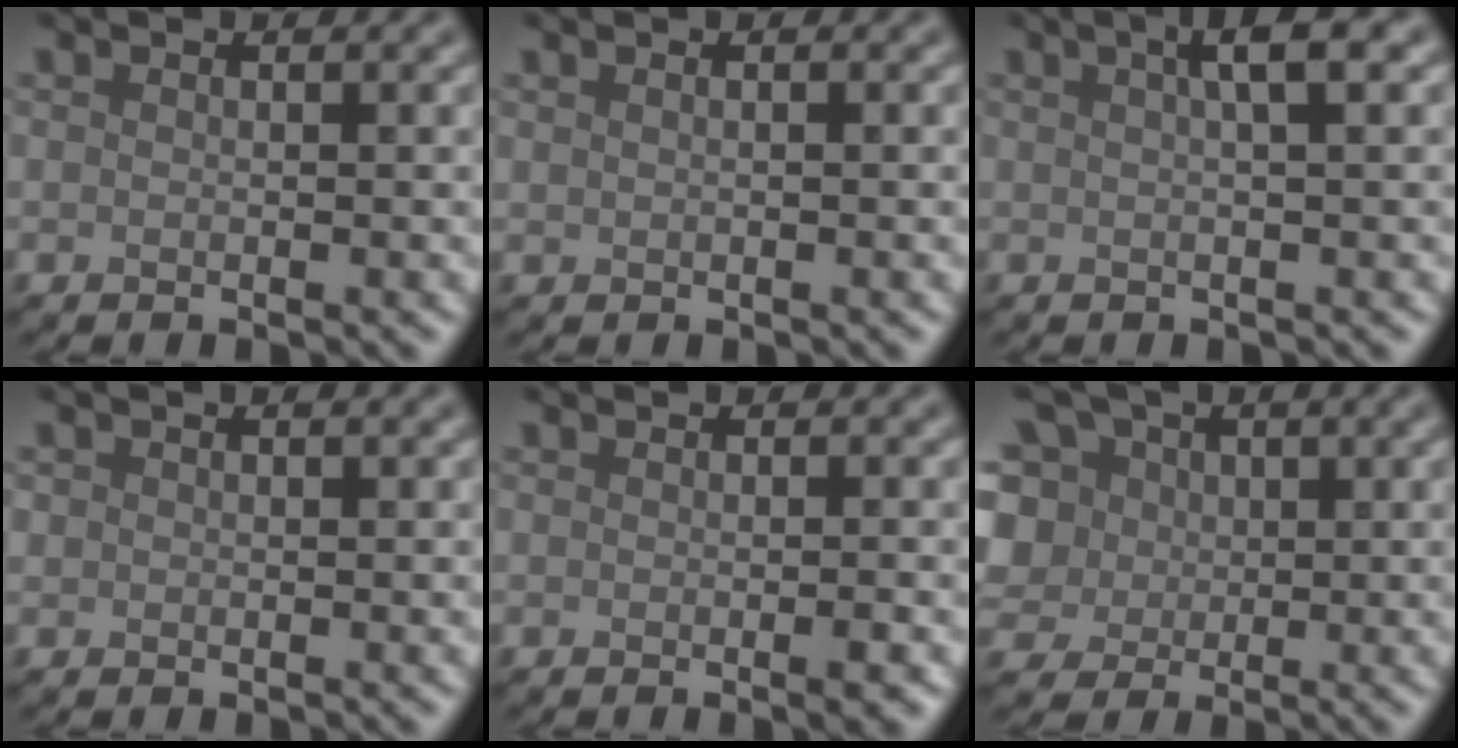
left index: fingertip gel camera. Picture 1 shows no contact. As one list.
[{"total": 0.0}, {"total": 3.4, "force": [1.2, 0.7, 3.1], "torque": [-0.037, 0.013, 0.016]}, {"total": 0.5, "force": [0.2, 0.5, 0.1], "torque": [0.004, -0.001, 0.003]}, {"total": 1.3, "force": [-0.3, 0.2, 1.2], "torque": [-0.013, -0.002, -0.005]}, {"total": 13.5, "force": [3.9, 10.9, 6.9], "torque": [-0.160, 0.047, 0.042]}]